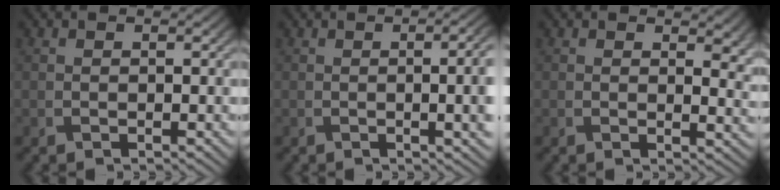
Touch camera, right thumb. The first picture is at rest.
{"total": 7.6, "force": [-0.3, 2.7, 7.1], "torque": [-0.073, 0.003, -0.004]}
{"total": 4.3, "force": [2.1, 2.1, 3.2], "torque": [-0.038, -0.007, 0.034]}